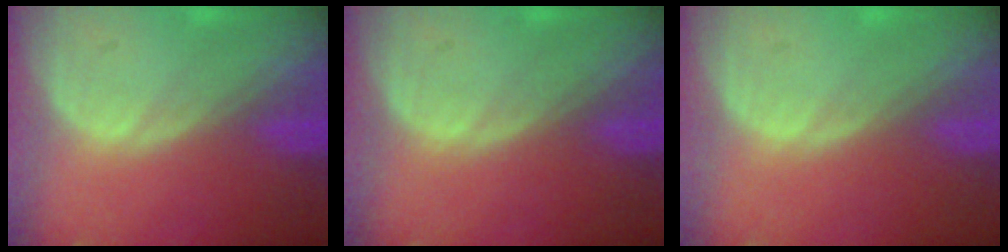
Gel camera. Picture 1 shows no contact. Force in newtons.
{"total": 0.0}
{"total": 0.0}